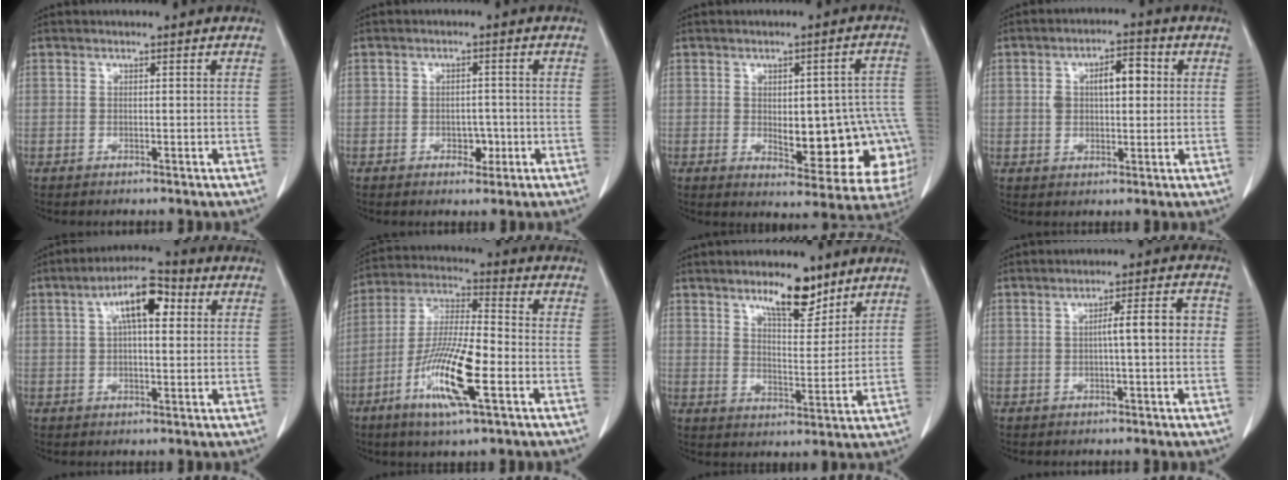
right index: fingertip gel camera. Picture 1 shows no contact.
{"total": 2.9, "force": [-1.0, 2.0, 1.8], "torque": [-0.018, 0.005, -0.009]}
{"total": 16.5, "force": [-2.7, 6.8, 14.8], "torque": [-0.123, 0.026, -0.011]}
{"total": 7.0, "force": [1.4, 3.1, 6.1], "torque": [-0.102, 0.022, 0.027]}
{"total": 8.5, "force": [2.7, 2.7, 7.6], "torque": [-0.135, 0.028, 0.041]}
{"total": 14.1, "force": [-5.3, 1.9, 13.0], "torque": [-0.259, -0.012, -0.100]}
{"total": 8.2, "force": [5.9, 2.6, 5.0], "torque": [-0.081, -0.003, 0.100]}
{"total": 5.3, "force": [-0.2, 0.5, 5.3], "torque": [-0.078, 0.017, -0.003]}